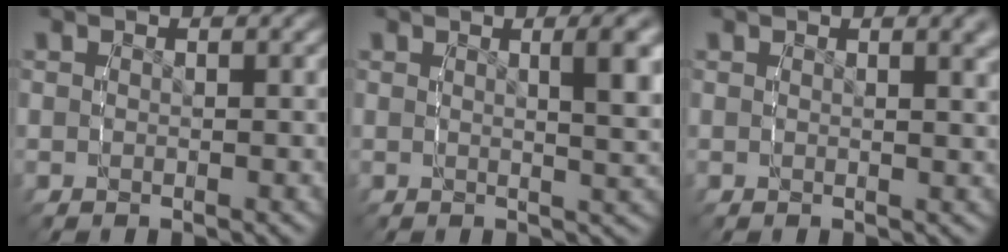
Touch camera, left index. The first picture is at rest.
{"total": 3.5, "force": [1.1, 0.1, 3.3], "torque": [-0.044, -0.004, 0.024]}
{"total": 1.4, "force": [0.9, -0.3, 1.0], "torque": [-0.013, -0.004, 0.016]}